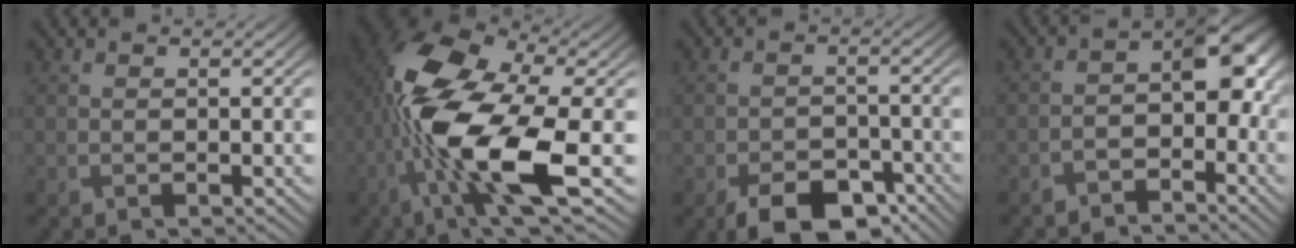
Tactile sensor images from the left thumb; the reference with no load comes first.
{"total": 15.4, "force": [-3.3, 6.4, 13.6], "torque": [-0.287, -0.016, -0.067]}
{"total": 6.9, "force": [-4.8, 3.3, 3.6], "torque": [-0.056, -0.012, -0.075]}
{"total": 6.4, "force": [-3.1, 3.7, 4.3], "torque": [-0.051, 0.003, -0.067]}